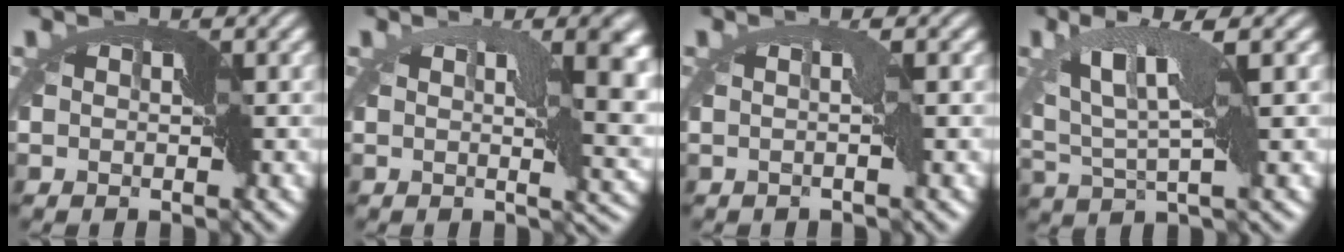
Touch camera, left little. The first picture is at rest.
{"total": 7.8, "force": [1.6, 3.1, 7.0], "torque": [-0.094, 0.003, 0.022]}
{"total": 1.1, "force": [0.1, -1.1, 0.4], "torque": [-0.016, 0.005, -0.005]}
{"total": 5.3, "force": [1.8, 1.1, 4.8], "torque": [-0.108, 0.006, 0.026]}